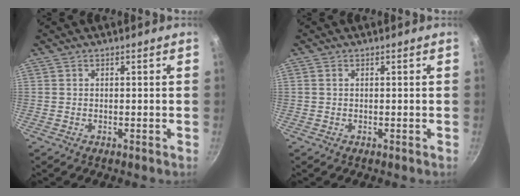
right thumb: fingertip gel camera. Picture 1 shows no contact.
{"total": 0.5, "force": [0.1, 0.4, 0.4], "torque": [-0.006, 0.003, 0.000]}